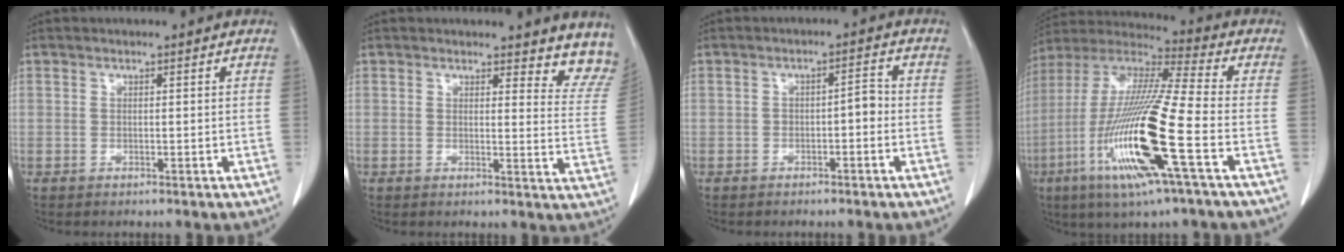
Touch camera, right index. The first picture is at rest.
{"total": 8.8, "force": [8.3, 2.4, 1.5], "torque": [0.030, -0.044, 0.055]}
{"total": 2.7, "force": [-1.0, 1.0, 2.2], "torque": [-0.034, 0.013, -0.014]}
{"total": 20.8, "force": [-7.0, 0.6, 19.6], "torque": [-0.427, -0.033, -0.140]}